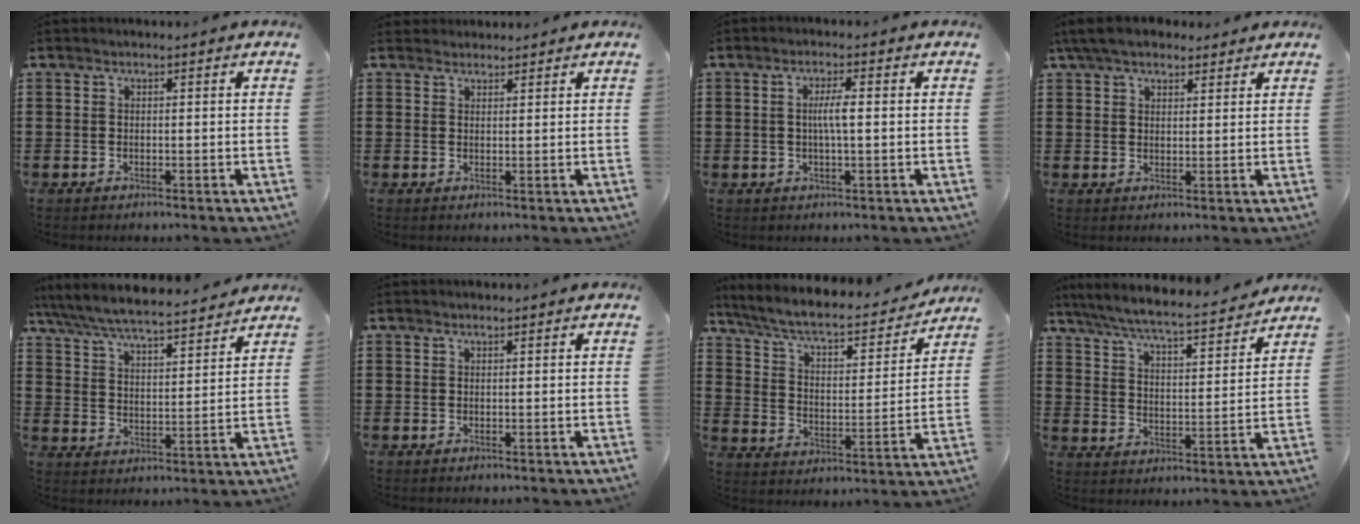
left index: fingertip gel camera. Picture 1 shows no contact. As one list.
[{"total": 1.5, "force": [1.4, 0.6, -0.4], "torque": [0.003, 0.002, 0.029]}, {"total": 3.2, "force": [0.0, 0.5, 3.1], "torque": [-0.058, -0.001, -0.003]}, {"total": 5.1, "force": [4.2, 2.2, 1.7], "torque": [-0.048, -0.001, 0.081]}, {"total": 6.3, "force": [6.0, 0.5, 1.8], "torque": [-0.061, -0.039, 0.104]}, {"total": 0.0}, {"total": 6.1, "force": [5.3, 0.9, 3.0], "torque": [-0.082, -0.037, 0.083]}, {"total": 5.8, "force": [5.5, 0.1, 2.0], "torque": [-0.064, -0.041, 0.090]}]